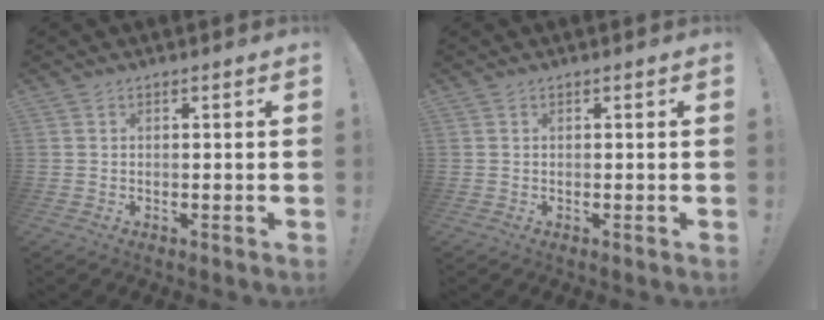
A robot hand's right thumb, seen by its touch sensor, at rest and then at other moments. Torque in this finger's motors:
{"motor_torque": [-0.10, 0.07, -0.02, -0.03, 0.00]}